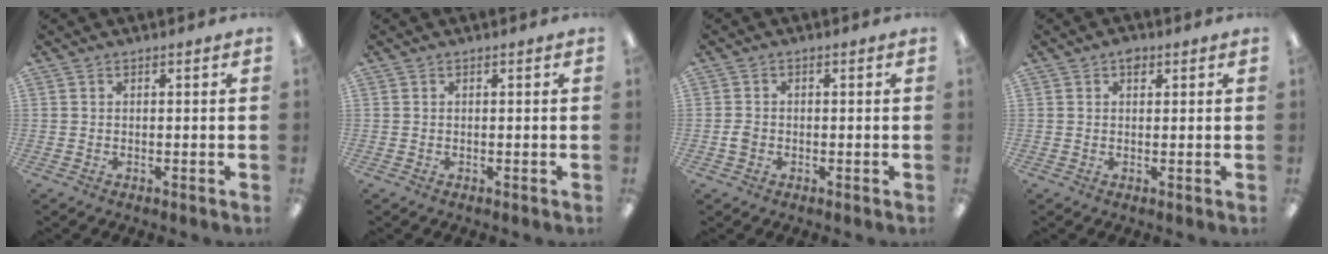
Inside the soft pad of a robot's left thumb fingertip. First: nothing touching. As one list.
[{"total": 0.0}, {"total": 2.1, "force": [-0.7, 1.7, 1.0], "torque": [-0.019, 0.005, -0.014]}, {"total": 2.1, "force": [1.1, 1.3, 1.3], "torque": [-0.011, -0.003, 0.015]}]